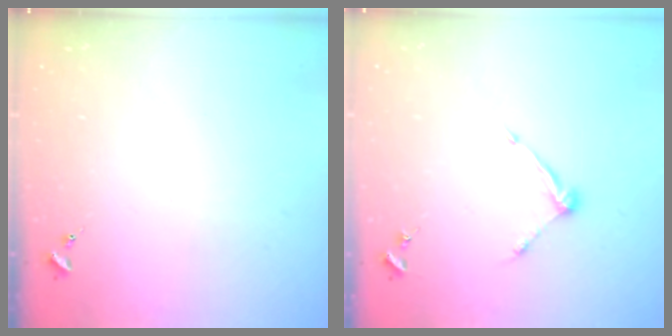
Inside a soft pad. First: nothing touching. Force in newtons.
{"total": 7.3, "press": 7.3, "slide": 0.5}